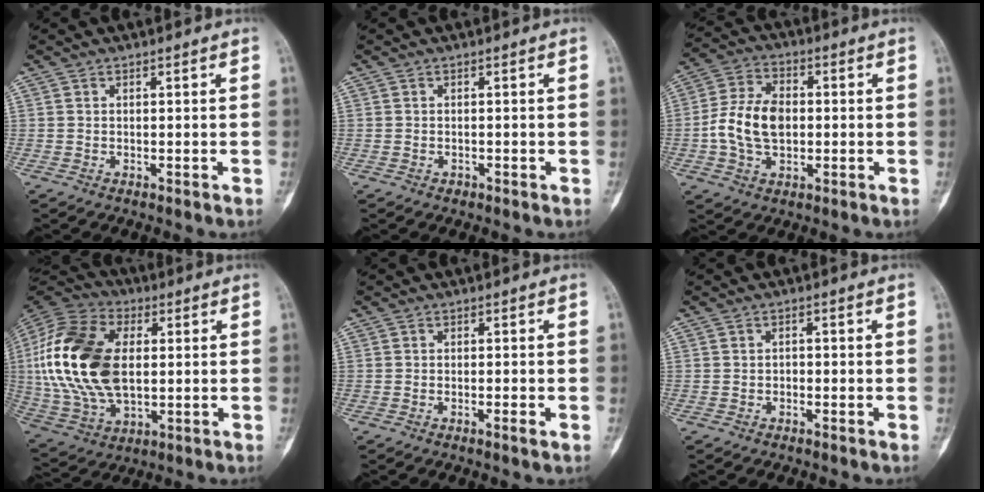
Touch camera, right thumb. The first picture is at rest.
{"total": 0.6, "force": [-0.4, 0.5, 0.2], "torque": [-0.002, 0.003, -0.006]}
{"total": 11.2, "force": [-0.7, 7.3, 8.4], "torque": [-0.153, 0.020, -0.019]}
{"total": 24.0, "force": [2.0, 14.3, 19.1], "torque": [-0.400, -0.004, 0.037]}
{"total": 1.3, "force": [-0.6, 0.2, 1.2], "torque": [-0.022, -0.001, -0.012]}
{"total": 0.9, "force": [-0.6, 0.6, 0.4], "torque": [0.002, 0.005, -0.014]}